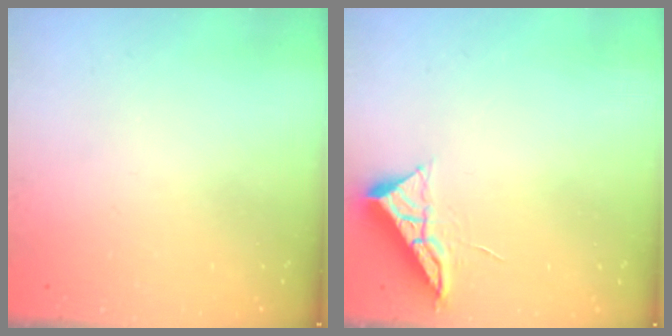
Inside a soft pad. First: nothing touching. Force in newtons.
{"total": 6.0, "press": 5.9, "slide": 0.6}